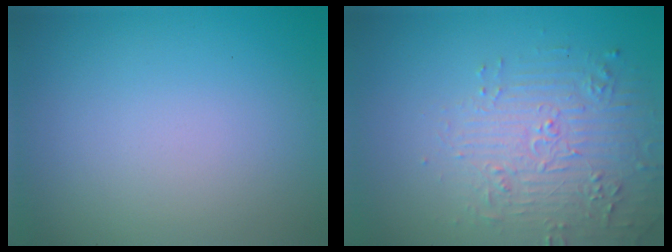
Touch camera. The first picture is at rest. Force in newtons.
{"total": 4.7, "press": 4.6, "slide": 1.0}